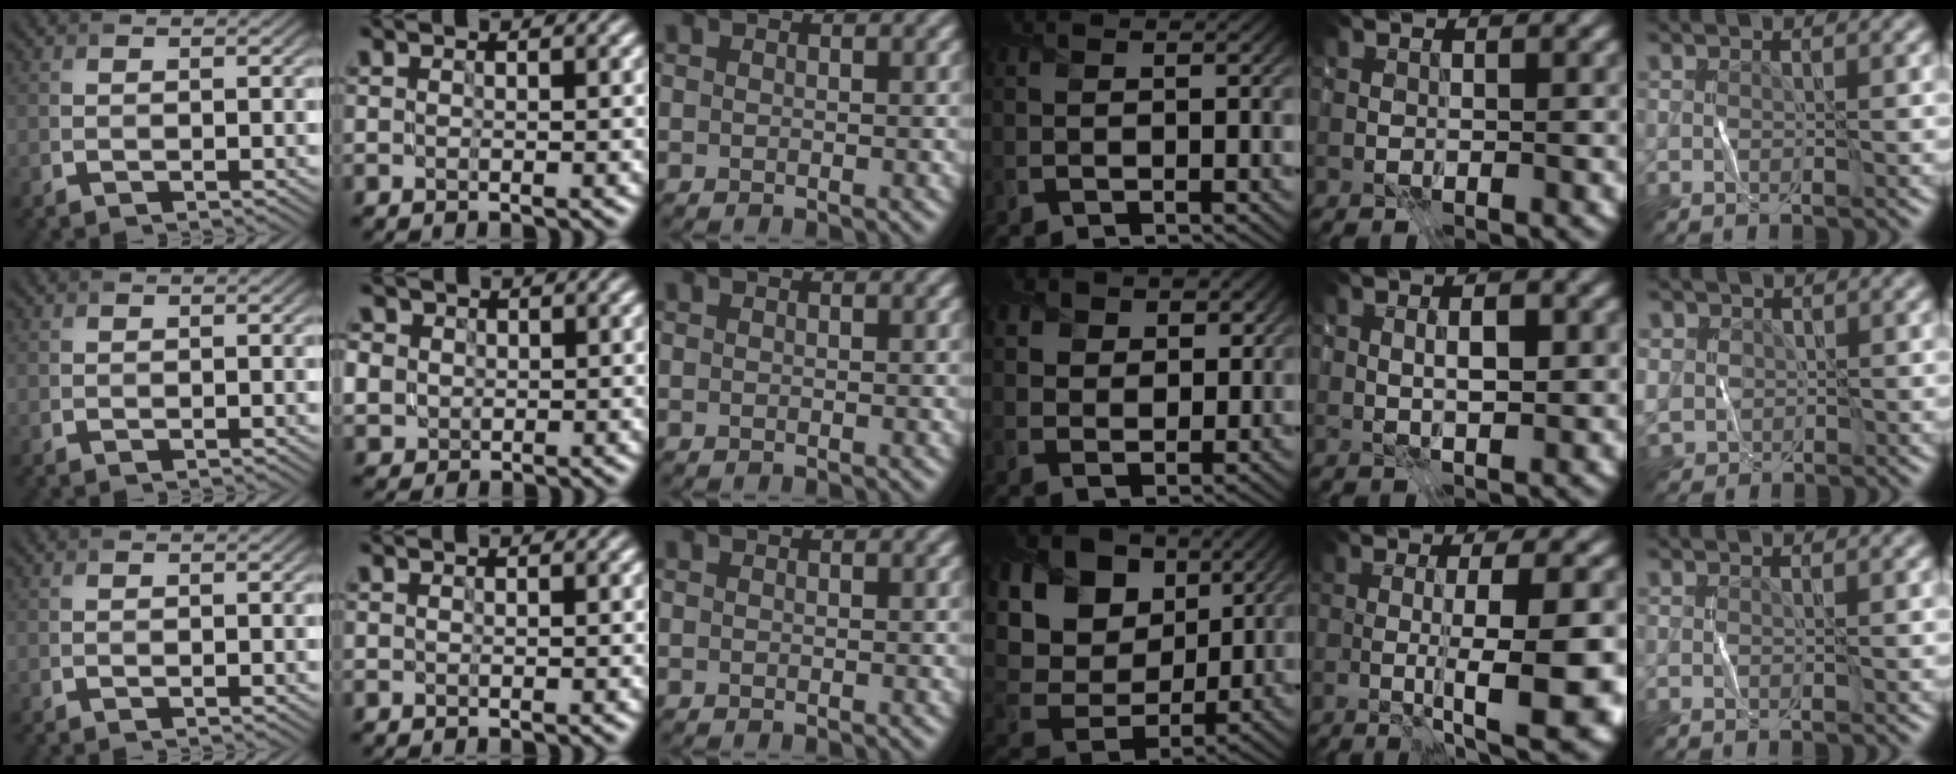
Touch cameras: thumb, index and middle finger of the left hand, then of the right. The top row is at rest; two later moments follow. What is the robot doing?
{"motion": "fold", "object": "shorts"}